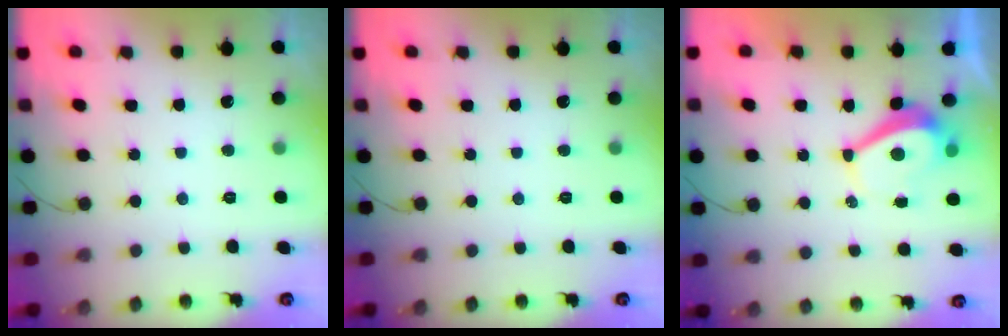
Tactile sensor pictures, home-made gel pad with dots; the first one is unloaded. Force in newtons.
{"total": 0.0}
{"total": 3.9, "press": 3.9, "slide": 0.5}